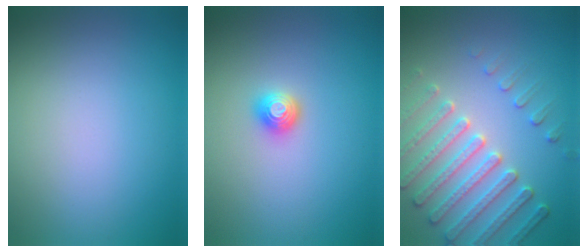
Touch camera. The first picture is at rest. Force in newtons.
{"total": 1.4, "press": 1.2, "slide": 0.6}
{"total": 5.2, "press": 4.7, "slide": 2.4}